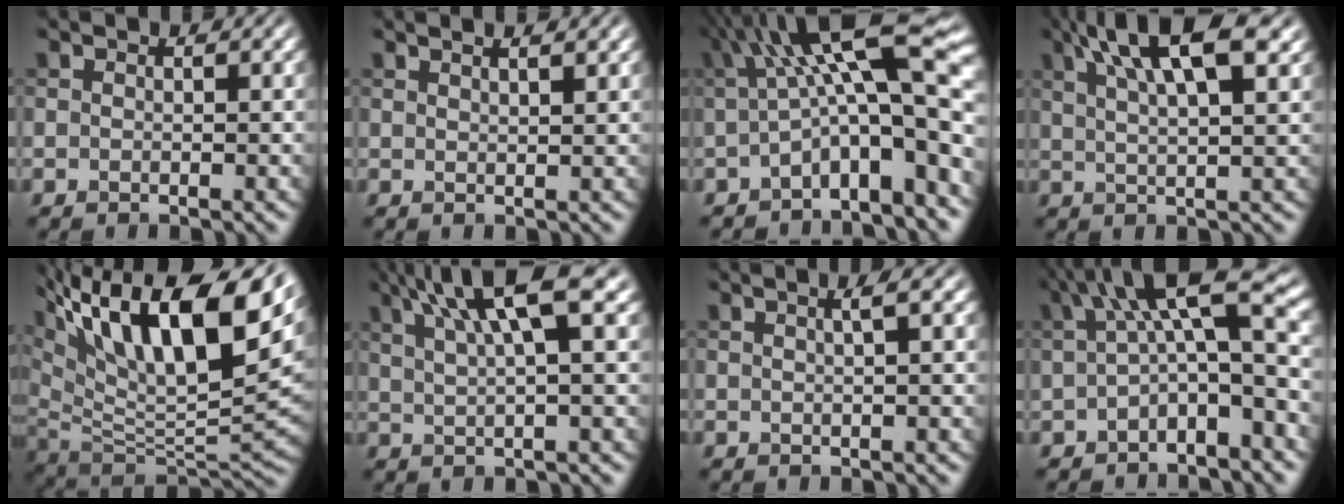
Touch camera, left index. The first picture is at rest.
{"total": 2.3, "force": [1.6, 0.7, 1.5], "torque": [-0.001, 0.008, 0.002]}
{"total": 12.9, "force": [0.7, 3.4, 12.4], "torque": [-0.172, 0.023, 0.006]}
{"total": 10.7, "force": [5.6, 3.4, 8.4], "torque": [-0.123, 0.035, 0.065]}
{"total": 17.1, "force": [8.5, 6.2, 13.5], "torque": [-0.233, 0.024, 0.145]}
{"total": 7.5, "force": [3.7, 1.6, 6.3], "torque": [-0.104, 0.019, 0.064]}
{"total": 1.7, "force": [0.4, 0.4, 1.6], "torque": [-0.022, 0.008, 0.000]}
{"total": 8.7, "force": [0.5, 2.6, 8.2], "torque": [-0.122, 0.022, -0.005]}